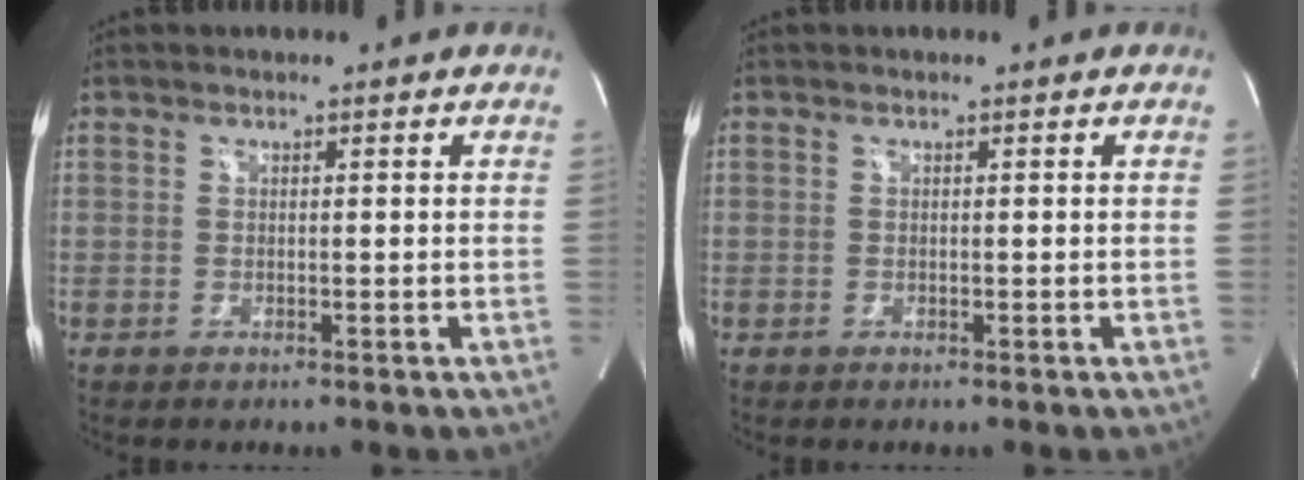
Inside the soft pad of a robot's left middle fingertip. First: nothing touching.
{"total": 0.0}